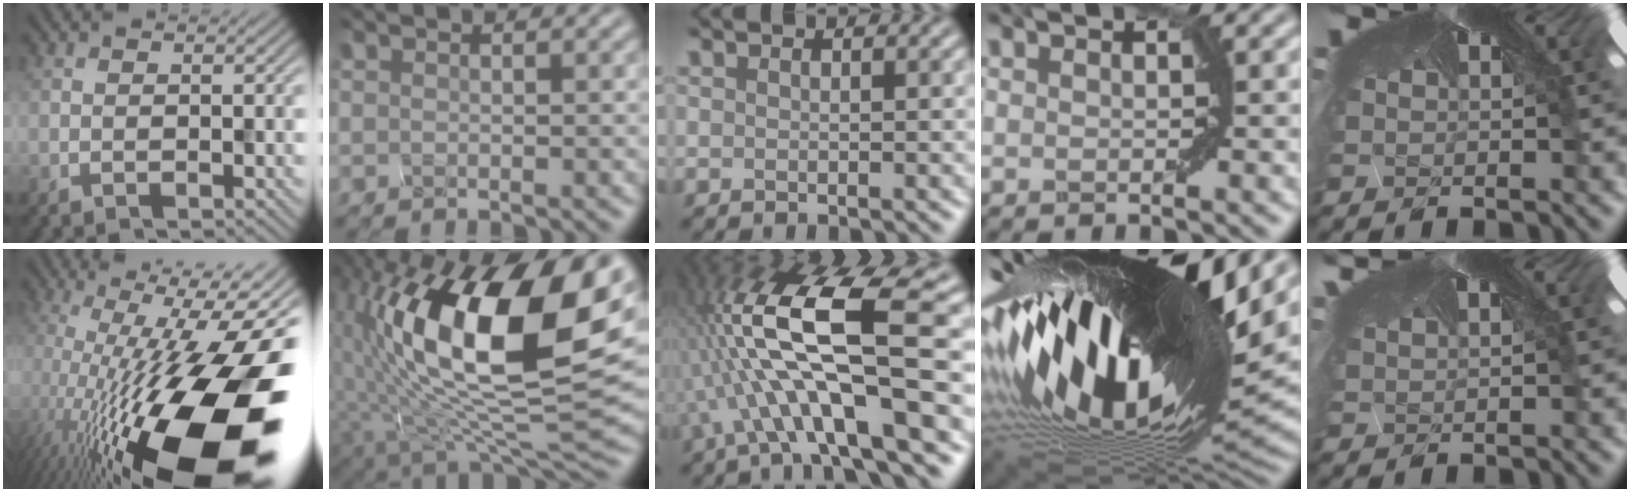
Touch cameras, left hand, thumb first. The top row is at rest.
{"thumb": {"total": 20.9, "force": [-6.2, 7.1, 18.6], "torque": [-0.287, -0.023, -0.104]}, "index": {"total": 17.4, "force": [3.1, 7.5, 15.4], "torque": [-0.283, 0.006, 0.060]}, "middle": {"total": 10.8, "force": [-3.6, 1.3, 10.1], "torque": [-0.221, -0.003, -0.026]}, "ring": {"total": 19.5, "force": [3.9, 6.9, 17.8], "torque": [-0.314, -0.016, 0.060]}, "little": {"total": 0.6, "force": [0.6, 0.1, 0.1], "torque": [-0.012, -0.002, 0.009]}}